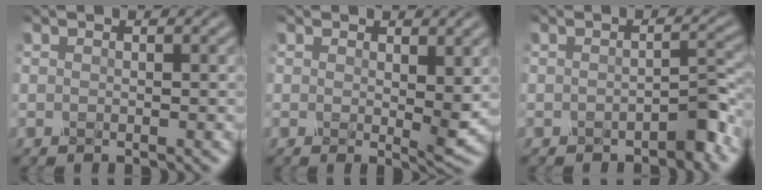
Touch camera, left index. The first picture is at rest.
{"total": 2.8, "force": [0.1, 0.7, 2.8], "torque": [-0.056, -0.005, 0.008]}
{"total": 2.2, "force": [-1.9, 0.1, 1.2], "torque": [-0.025, 0.007, -0.027]}